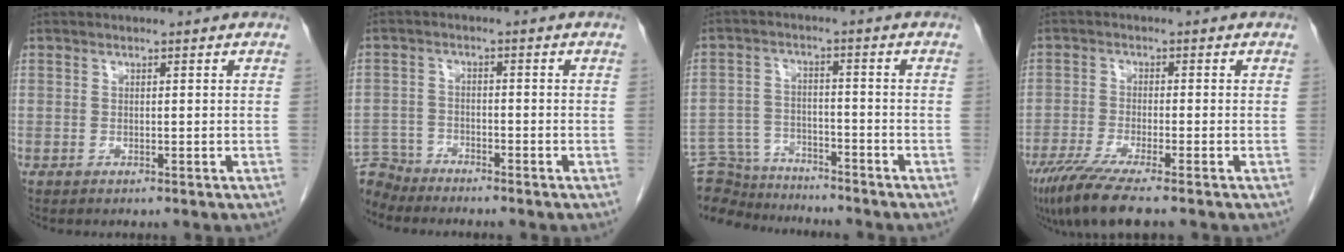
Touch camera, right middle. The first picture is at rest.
{"total": 5.2, "force": [-5.1, 1.0, -0.7], "torque": [0.021, -0.002, -0.096]}
{"total": 12.7, "force": [-12.1, 3.3, 2.2], "torque": [-0.048, 0.016, -0.189]}
{"total": 8.2, "force": [-6.3, 0.0, 5.4], "torque": [-0.091, -0.023, -0.107]}